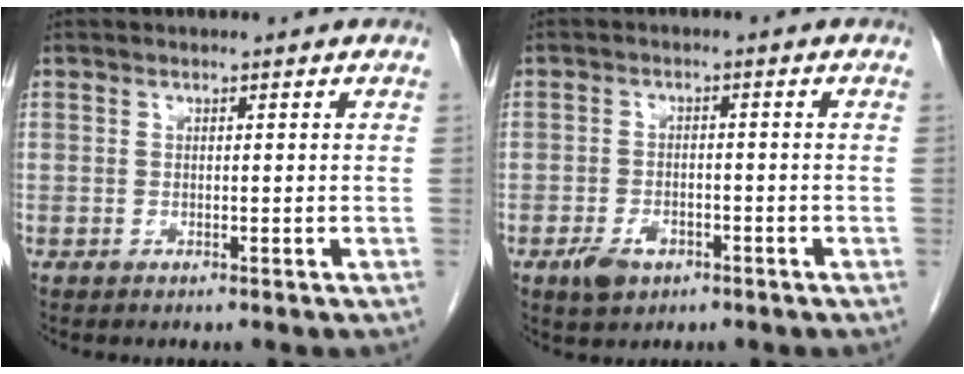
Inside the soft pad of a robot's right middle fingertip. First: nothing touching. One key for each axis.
{"total": 4.0, "fx": -2.2, "fy": 2.3, "fz": 2.4, "tx": -0.047, "ty": 0.000, "tz": -0.031}